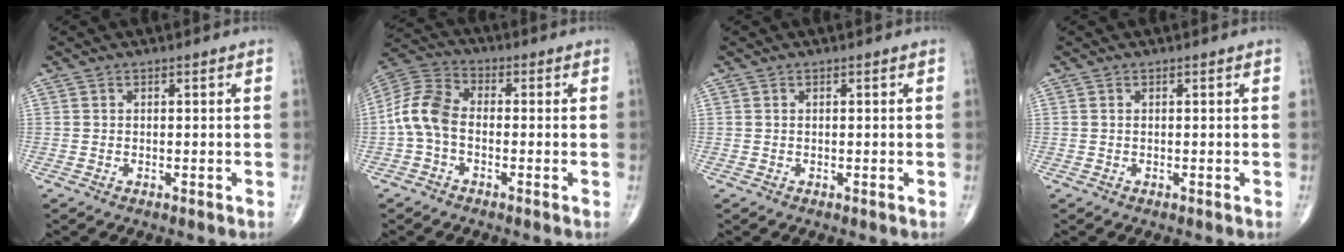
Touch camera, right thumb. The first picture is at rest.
{"total": 8.6, "force": [-1.5, 5.5, 6.5], "torque": [-0.133, 0.027, -0.045]}
{"total": 0.0}
{"total": 0.0}